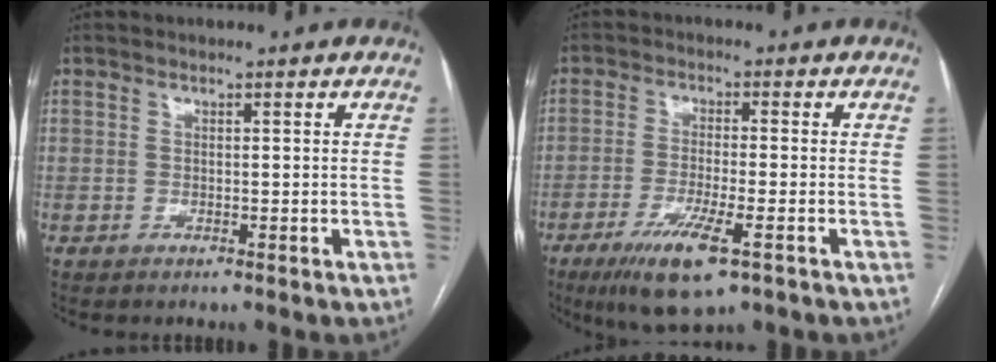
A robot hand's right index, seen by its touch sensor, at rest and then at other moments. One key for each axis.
{"total": 9.3, "fx": -4.9, "fy": 1.5, "fz": 7.7, "tx": -0.146, "ty": -0.024, "tz": -0.081}